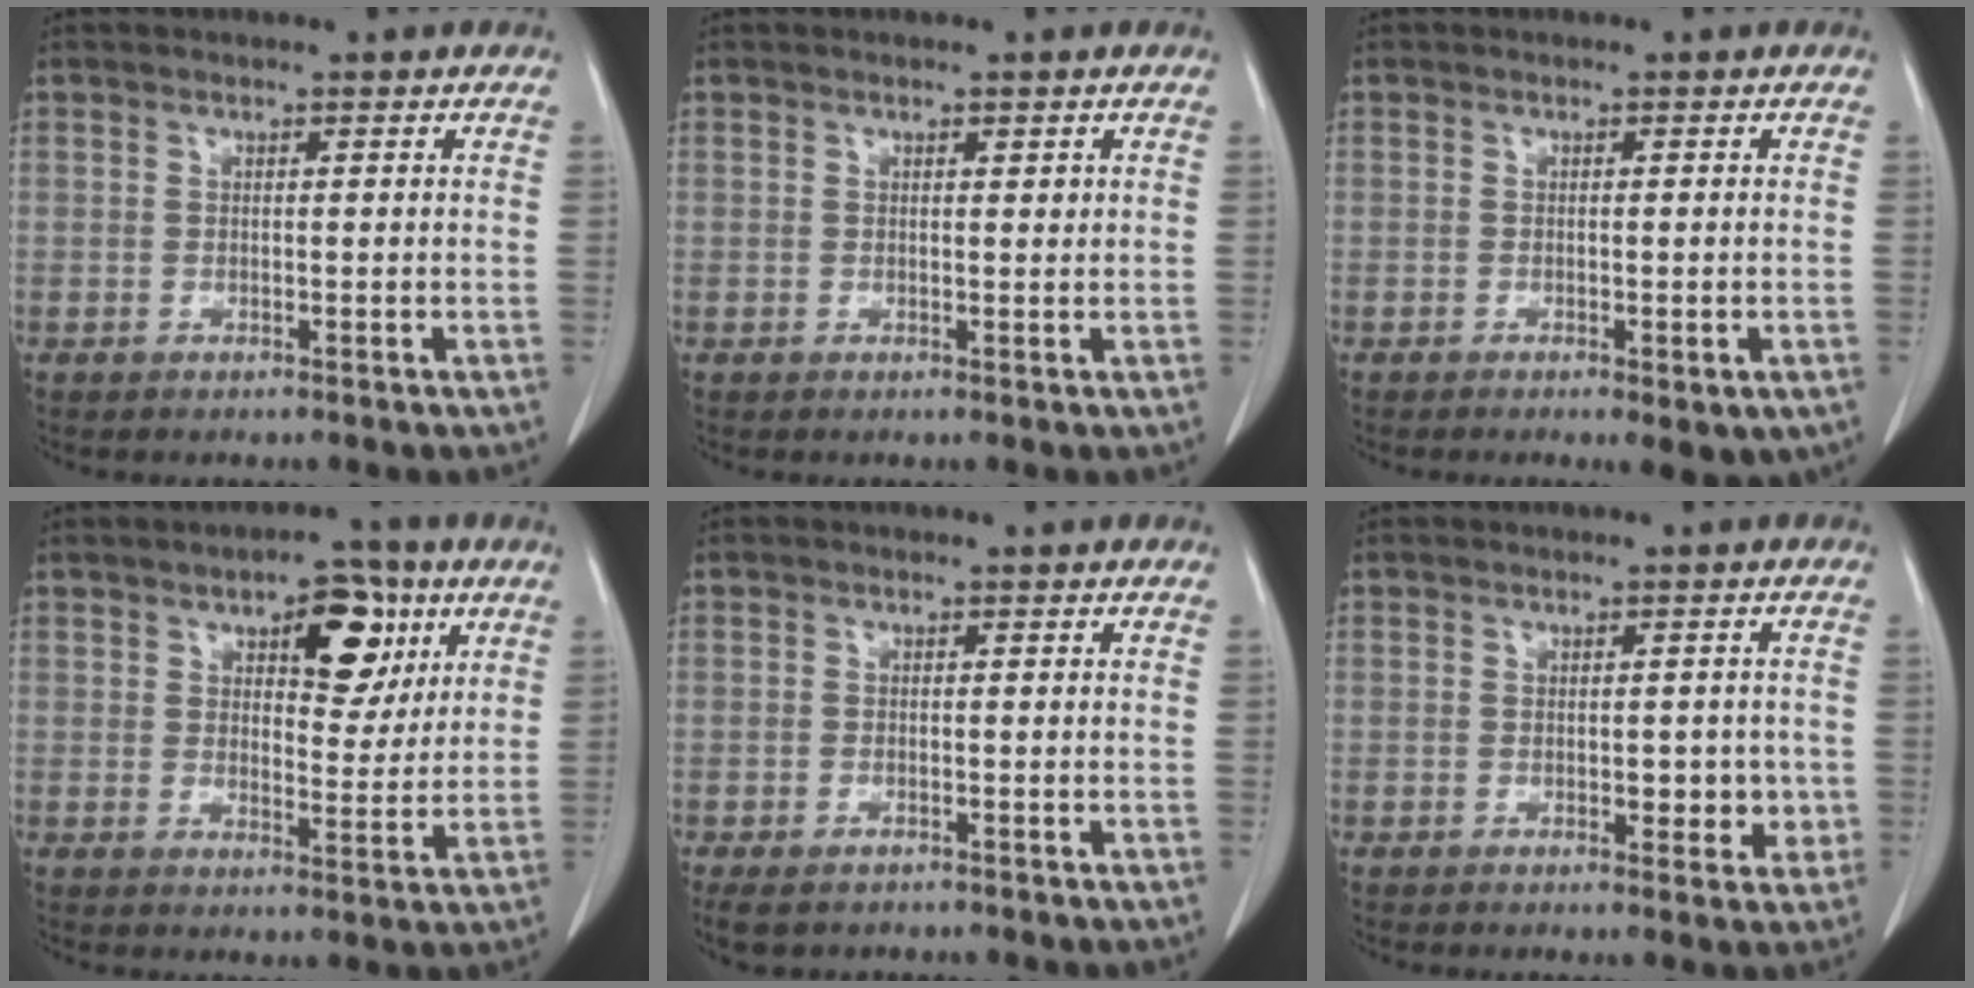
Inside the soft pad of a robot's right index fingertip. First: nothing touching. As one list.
[{"total": 0.9, "force": [0.5, 0.3, 0.7], "torque": [-0.011, -0.001, 0.006]}, {"total": 4.6, "force": [-2.4, 1.2, 3.7], "torque": [-0.042, -0.010, -0.027]}, {"total": 8.8, "force": [4.2, 3.9, 6.7], "torque": [-0.087, 0.012, 0.060]}, {"total": 3.6, "force": [-2.7, 1.6, 1.8], "torque": [-0.034, -0.009, -0.037]}, {"total": 3.9, "force": [-0.7, 2.1, 3.2], "torque": [-0.029, 0.001, -0.005]}]